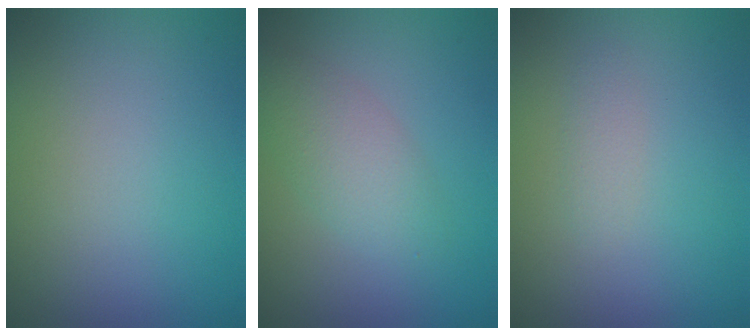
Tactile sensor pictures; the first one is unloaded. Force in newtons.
{"total": 2.8, "press": 2.8, "slide": 0.2}
{"total": 0.8, "press": 0.8, "slide": 0.0}